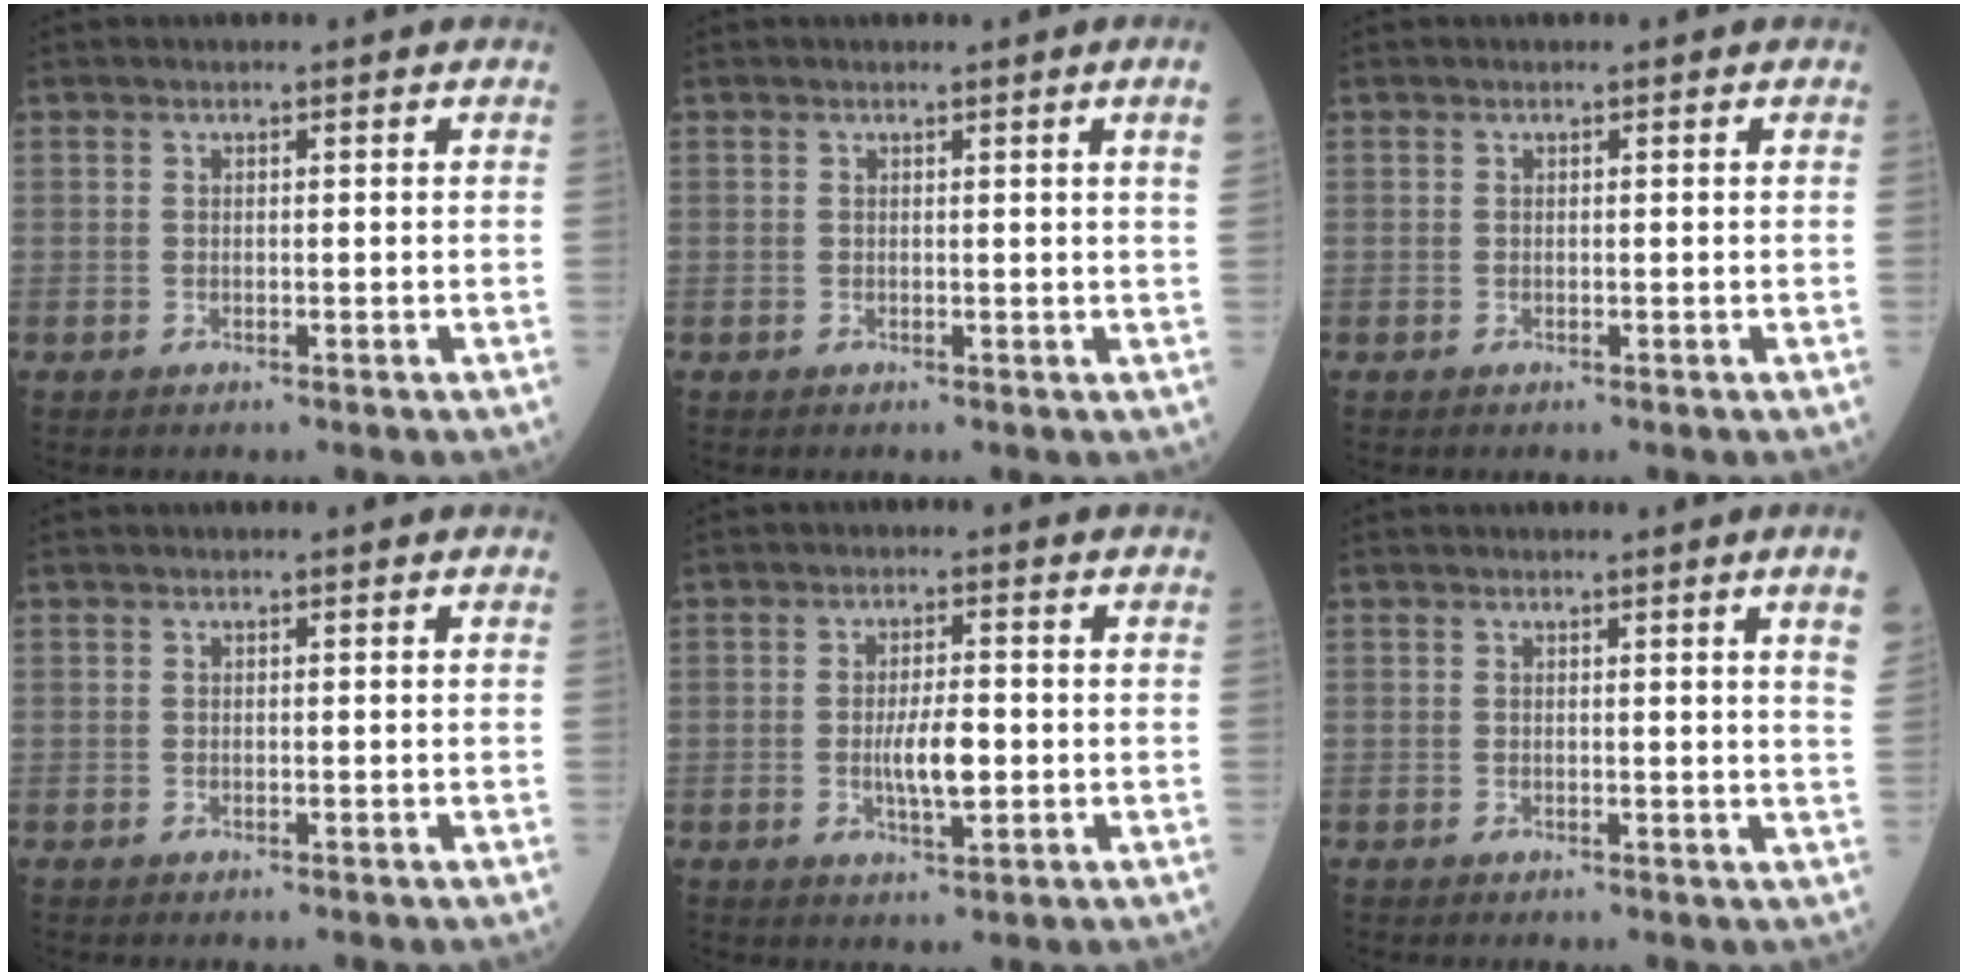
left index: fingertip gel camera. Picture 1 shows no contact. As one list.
[{"total": 1.9, "force": [1.1, -0.8, 1.3], "torque": [-0.020, -0.013, 0.011]}, {"total": 0.0}, {"total": 0.0}, {"total": 4.9, "force": [-0.8, 1.2, 4.7], "torque": [-0.090, -0.007, -0.012]}, {"total": 3.7, "force": [2.3, -0.9, 2.8], "torque": [-0.035, -0.020, 0.013]}]